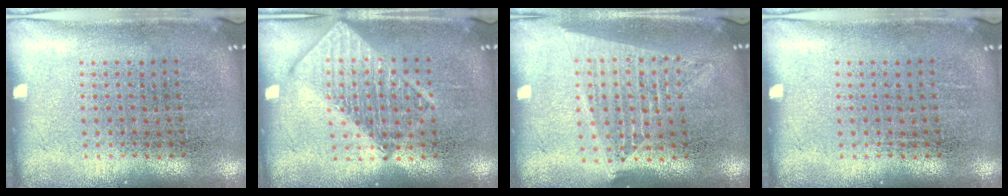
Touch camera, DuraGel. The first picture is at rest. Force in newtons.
{"total": 2.9, "press": 2.9, "slide": 0.5}
{"total": 1.7, "press": 1.5, "slide": 0.8}
{"total": 0.0}